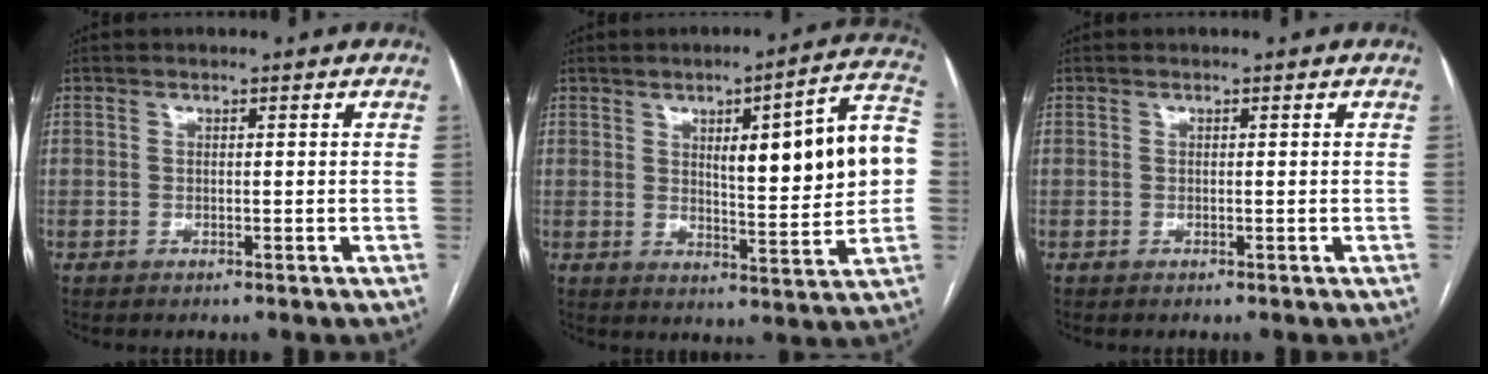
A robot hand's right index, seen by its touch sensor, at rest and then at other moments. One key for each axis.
{"total": 15.6, "fx": 2.3, "fy": 2.8, "fz": 15.2, "tx": -0.200, "ty": 0.026, "tz": 0.034}
{"total": 0.0}